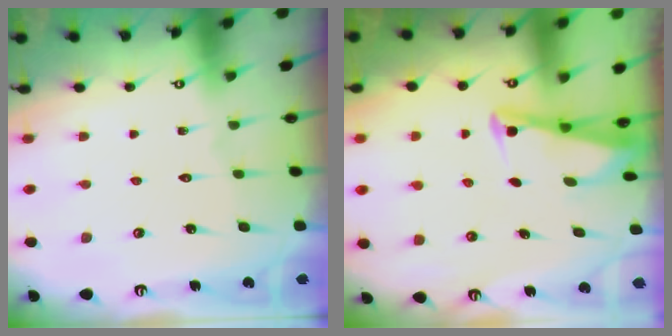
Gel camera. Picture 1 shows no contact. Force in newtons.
{"total": 2.8, "press": 2.8, "slide": 0.3}